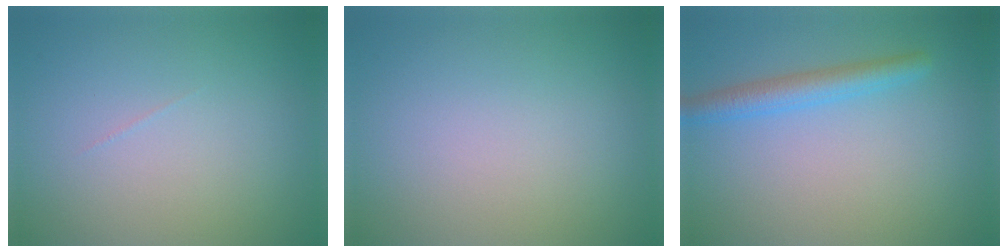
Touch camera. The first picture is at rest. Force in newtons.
{"total": 0.0}
{"total": 2.8, "press": 2.8, "slide": 0.1}